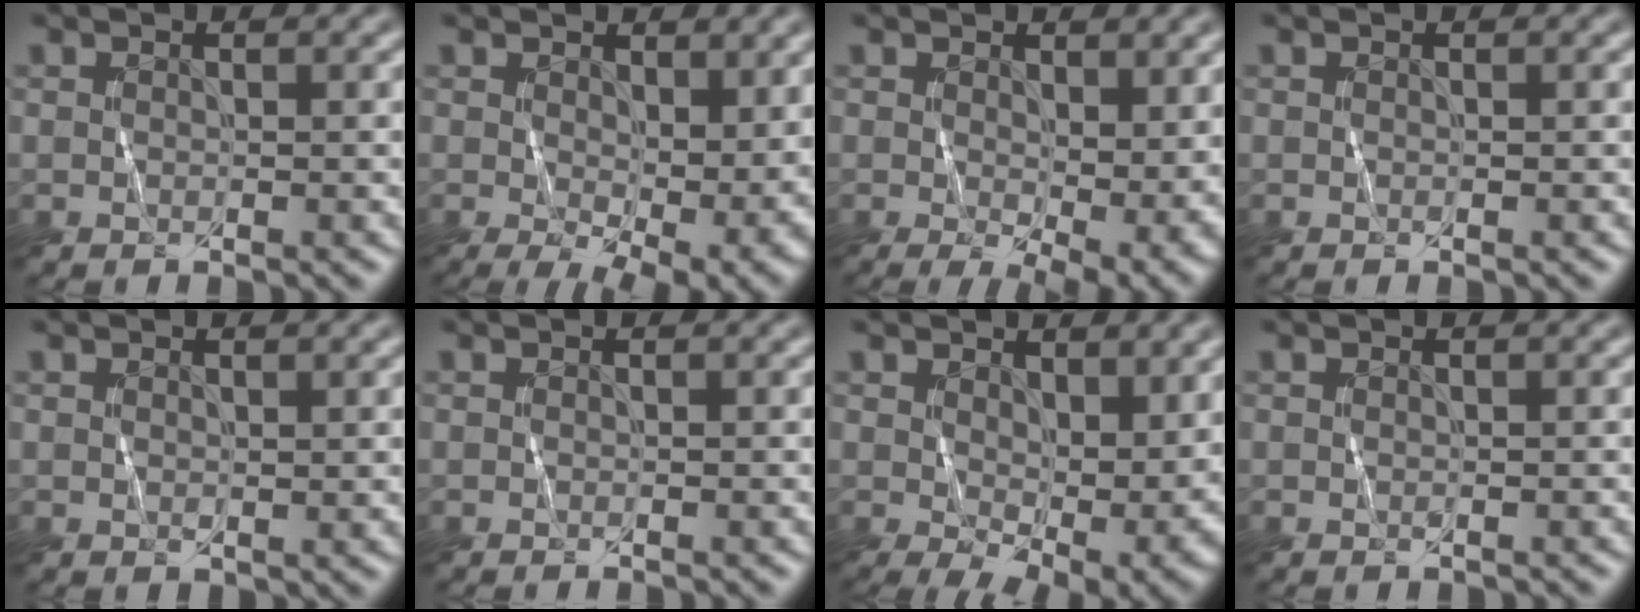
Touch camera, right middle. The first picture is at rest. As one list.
[{"total": 7.7, "force": [-0.2, 4.0, 6.6], "torque": [-0.106, -0.025, 0.010]}, {"total": 6.1, "force": [-0.2, 2.8, 5.4], "torque": [-0.088, -0.022, 0.007]}, {"total": 0.0}, {"total": 0.7, "force": [0.5, 0.4, 0.3], "torque": [-0.005, -0.002, 0.010]}, {"total": 0.0}, {"total": 8.3, "force": [0.6, 4.5, 6.9], "torque": [-0.120, -0.025, 0.024]}, {"total": 0.0}]